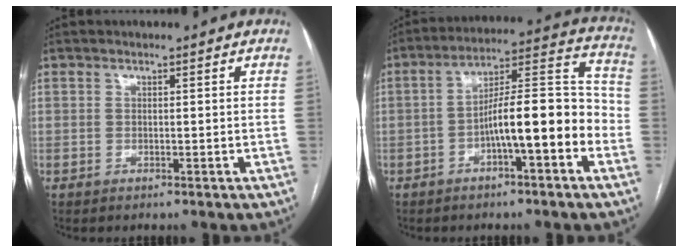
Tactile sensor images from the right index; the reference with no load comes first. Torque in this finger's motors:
{"motor_torque": [1.25, -0.89, 0.68, 0.11]}